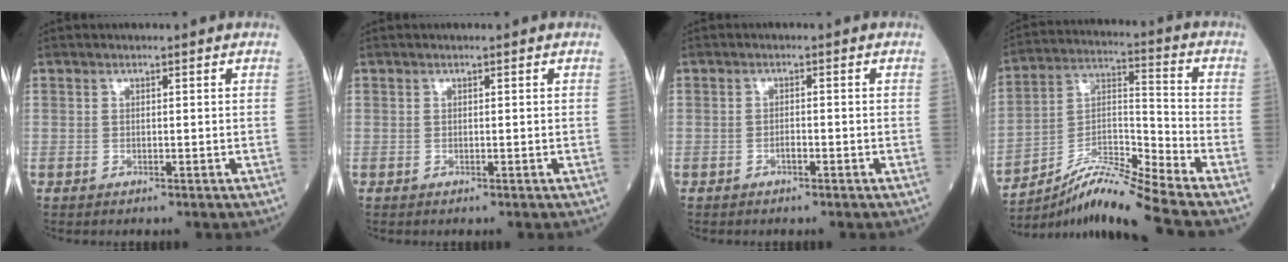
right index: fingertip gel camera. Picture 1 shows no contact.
{"total": 0.0}
{"total": 1.1, "force": [-0.7, 0.3, 0.8], "torque": [-0.013, 0.002, -0.013]}
{"total": 12.2, "force": [-10.6, -2.2, 5.6], "torque": [-0.106, 0.015, -0.189]}